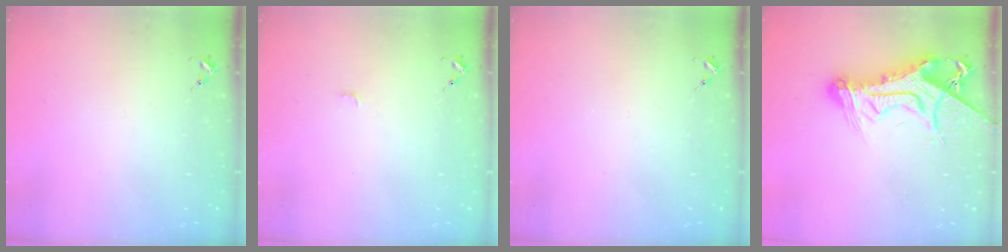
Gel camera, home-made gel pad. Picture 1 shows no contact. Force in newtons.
{"total": 2.8, "press": 2.8, "slide": 0.2}
{"total": 0.0}
{"total": 18.1, "press": 18.0, "slide": 1.9}